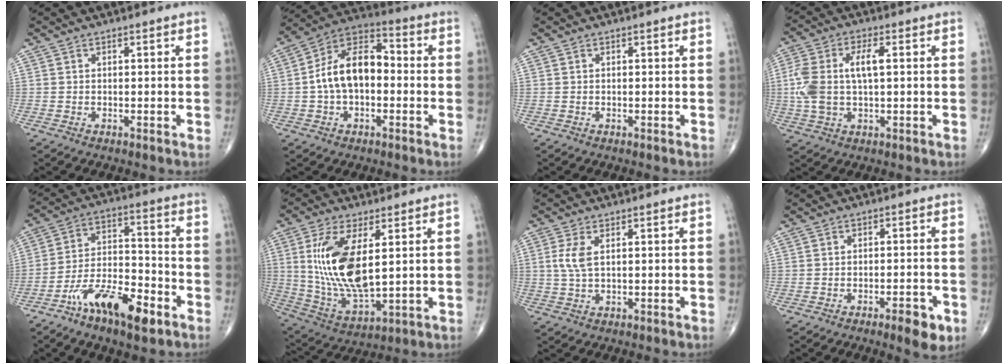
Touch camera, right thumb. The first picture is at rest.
{"total": 13.1, "force": [-0.7, 8.0, 10.4], "torque": [-0.171, 0.041, -0.024]}
{"total": 0.0}
{"total": 10.8, "force": [1.1, 5.0, 9.5], "torque": [-0.221, 0.016, 0.023]}
{"total": 14.7, "force": [-8.3, 5.6, 10.8], "torque": [-0.181, 0.055, -0.148]}
{"total": 16.2, "force": [3.3, 6.8, 14.3], "torque": [-0.284, -0.025, 0.076]}
{"total": 3.6, "force": [0.8, 1.4, 3.2], "torque": [-0.084, 0.002, 0.021]}
{"total": 5.3, "force": [-2.8, 1.5, 4.3], "torque": [-0.055, 0.007, -0.037]}